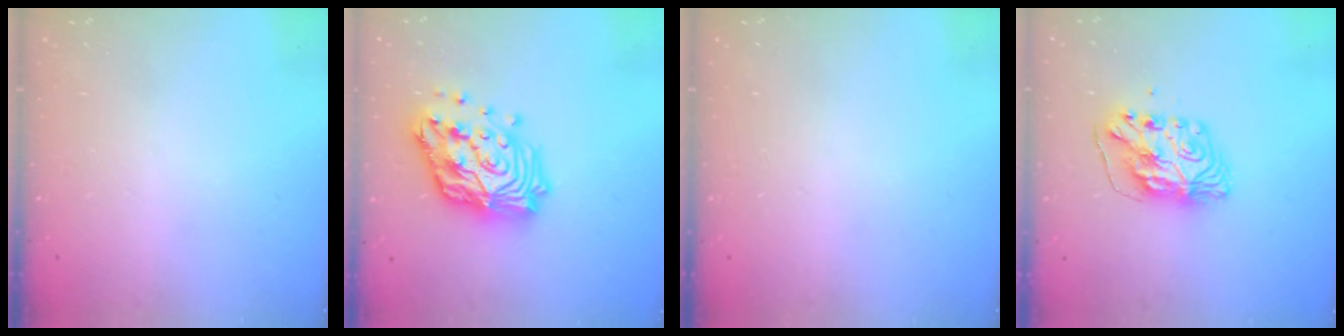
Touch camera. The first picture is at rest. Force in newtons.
{"total": 19.2, "press": 19.1, "slide": 1.8}
{"total": 0.0}
{"total": 8.8, "press": 8.8, "slide": 0.8}